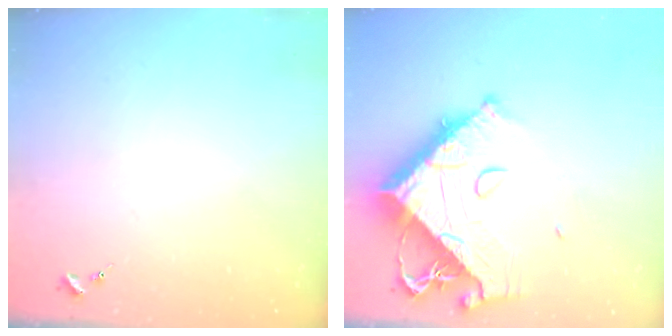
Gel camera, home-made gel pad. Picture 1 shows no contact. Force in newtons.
{"total": 20.0, "press": 19.9, "slide": 2.3}